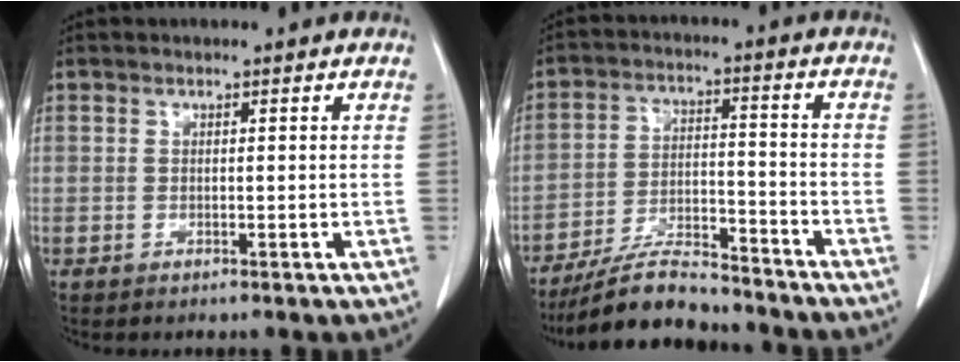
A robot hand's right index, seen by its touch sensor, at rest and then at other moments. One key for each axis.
{"total": 11.5, "fx": -10.5, "fy": 2.1, "fz": 4.3, "tx": -0.077, "ty": -0.001, "tz": -0.184}